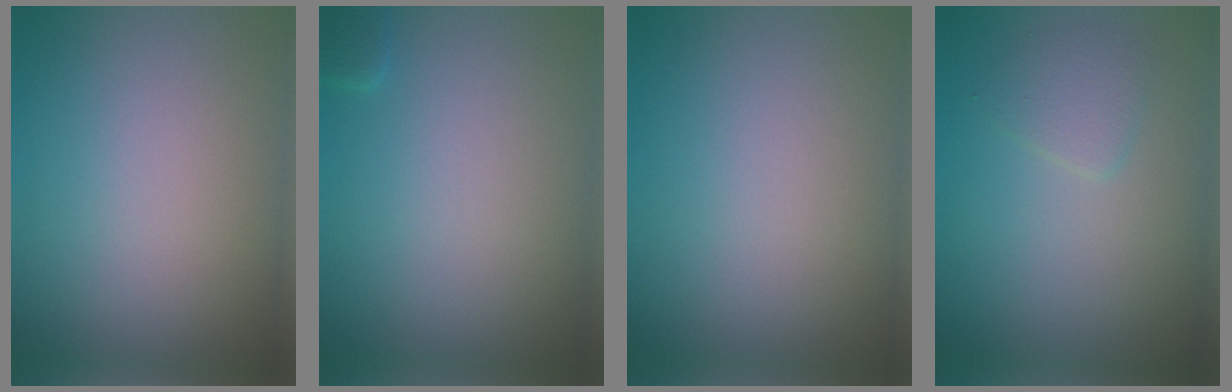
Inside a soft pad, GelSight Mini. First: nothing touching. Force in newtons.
{"total": 0.8, "press": 0.8, "slide": 0.1}
{"total": 0.0}
{"total": 1.6, "press": 1.6, "slide": 0.1}